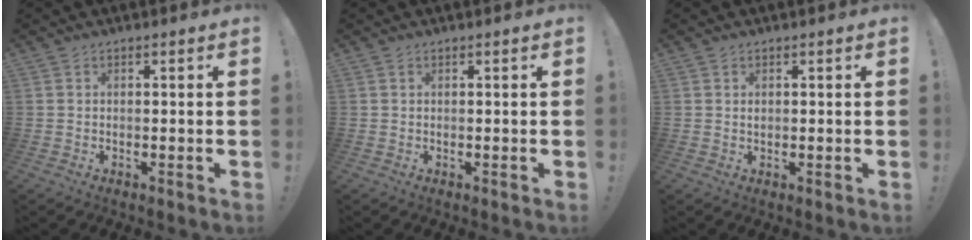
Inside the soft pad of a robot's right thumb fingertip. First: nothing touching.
{"total": 0.0}
{"total": 0.7, "force": [0.4, 0.6, 0.2], "torque": [0.004, -0.001, 0.005]}